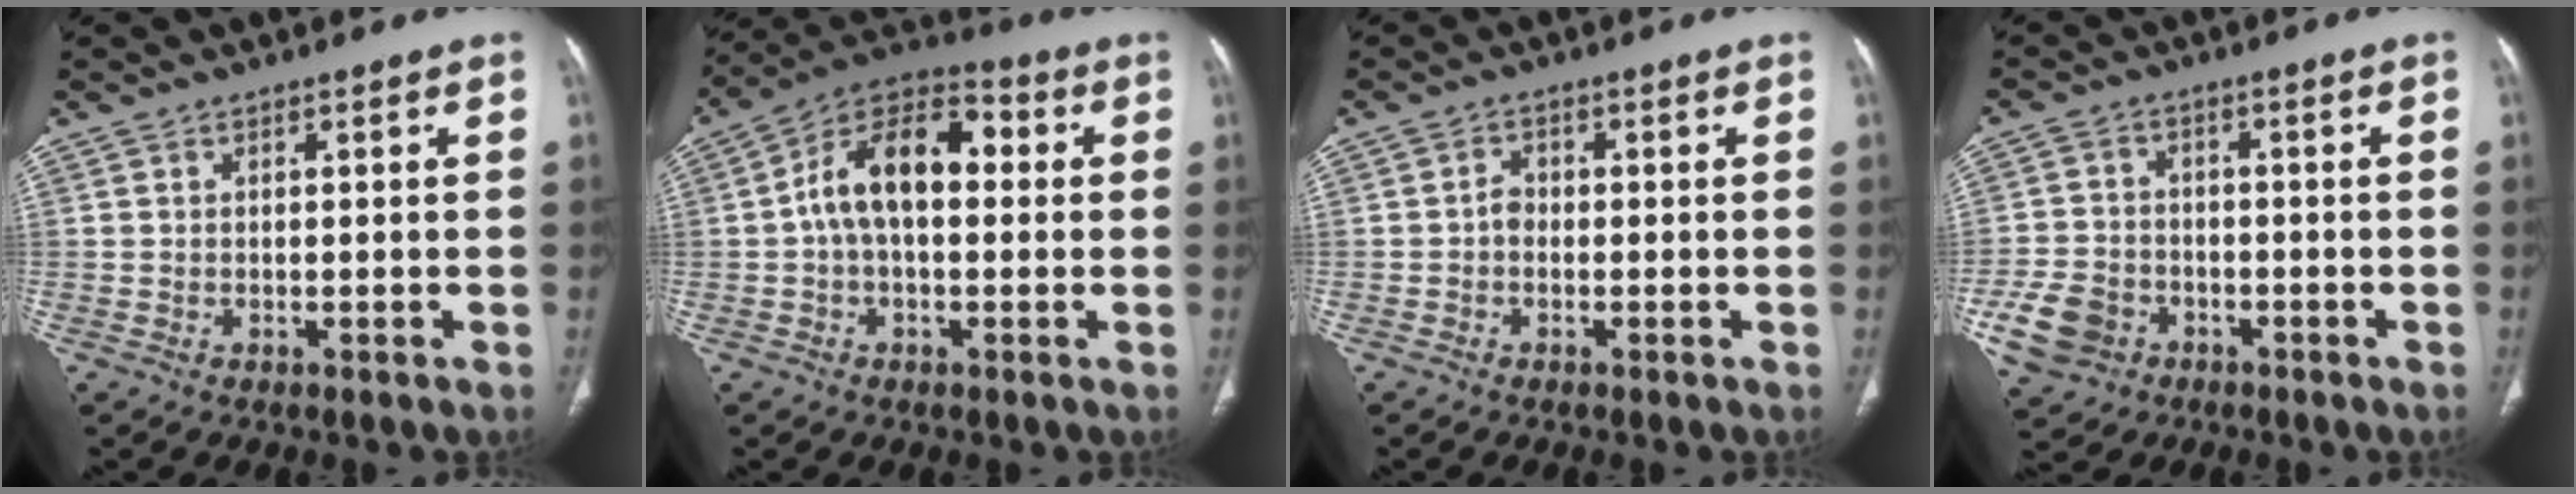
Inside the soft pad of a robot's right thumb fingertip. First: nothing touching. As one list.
[{"total": 13.9, "force": [1.2, 8.0, 11.3], "torque": [-0.178, 0.042, 0.008]}, {"total": 1.9, "force": [-0.5, 1.5, 1.1], "torque": [-0.009, 0.007, -0.015]}, {"total": 8.5, "force": [-3.7, 6.7, 3.7], "torque": [-0.067, 0.021, -0.063]}]